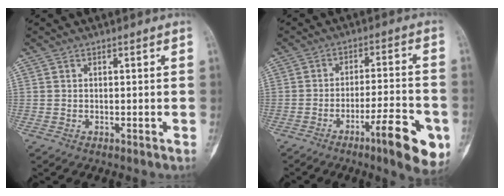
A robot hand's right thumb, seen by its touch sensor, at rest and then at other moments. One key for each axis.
{"total": 12.9, "fx": -6.1, "fy": 3.0, "fz": 11.0, "tx": -0.138, "ty": 0.025, "tz": -0.087}